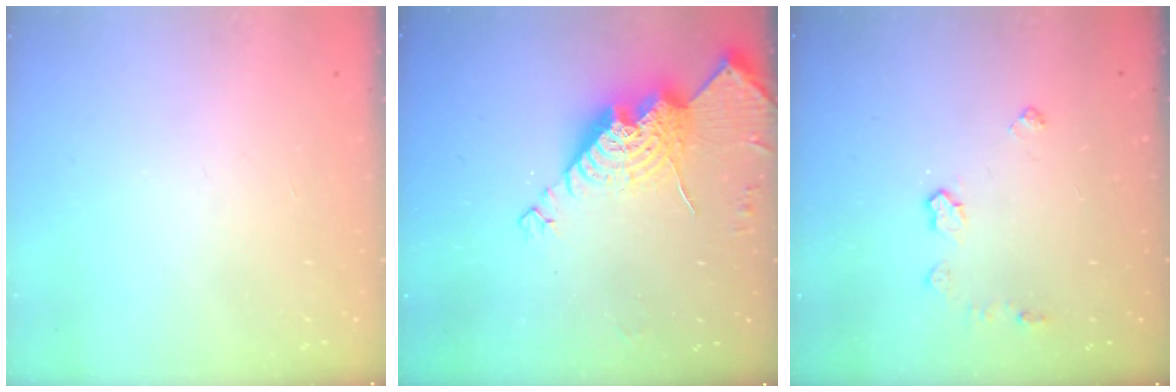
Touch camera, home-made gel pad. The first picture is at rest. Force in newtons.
{"total": 16.3, "press": 16.3, "slide": 1.2}
{"total": 4.9, "press": 4.9, "slide": 0.0}